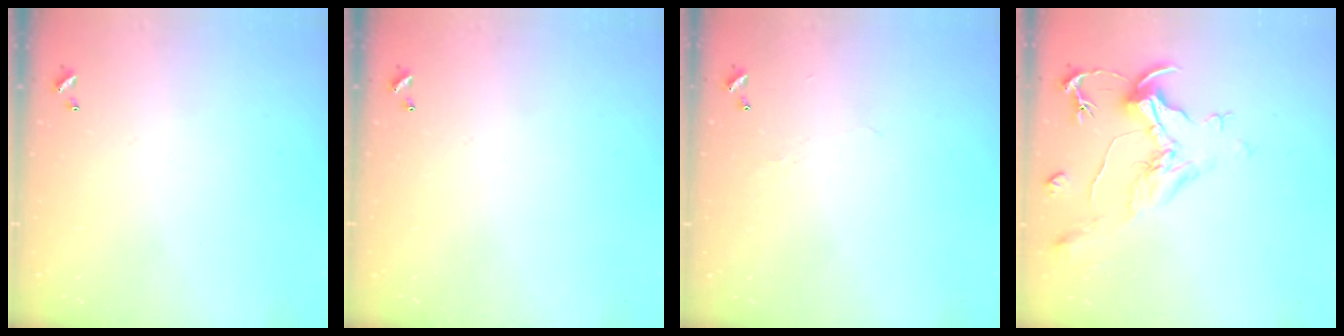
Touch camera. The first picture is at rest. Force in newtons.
{"total": 0.0}
{"total": 0.8, "press": 0.7, "slide": 0.4}
{"total": 2.2, "press": 1.7, "slide": 1.4}